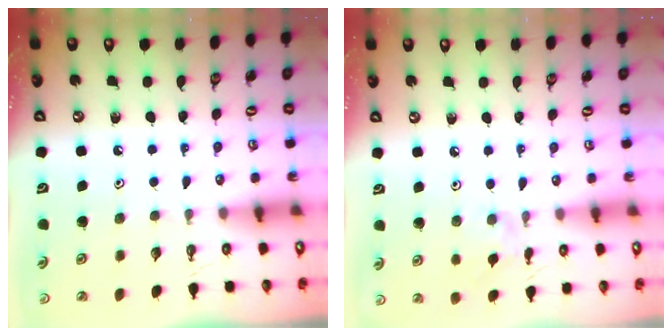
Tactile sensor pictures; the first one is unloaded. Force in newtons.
{"total": 3.1, "press": 3.0, "slide": 0.6}